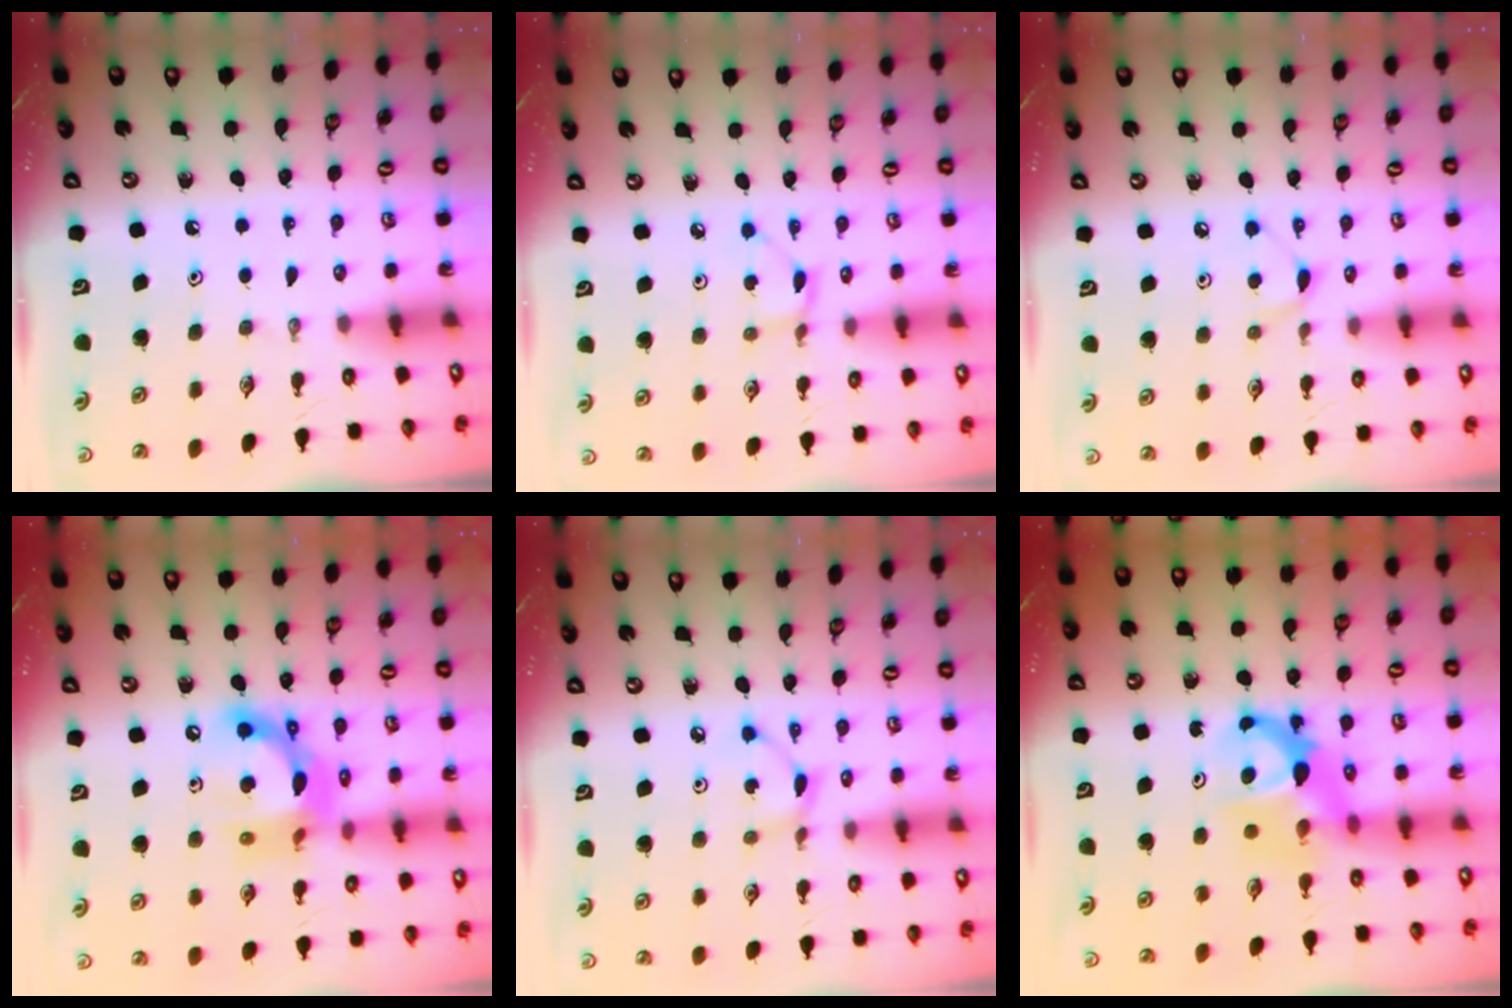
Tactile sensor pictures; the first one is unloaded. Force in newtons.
{"total": 2.1, "press": 2.0, "slide": 0.2}
{"total": 5.5, "press": 5.5, "slide": 0.7}
{"total": 15.2, "press": 15.1, "slide": 1.4}
{"total": 4.3, "press": 4.3, "slide": 0.2}
{"total": 6.4, "press": 6.4, "slide": 0.5}